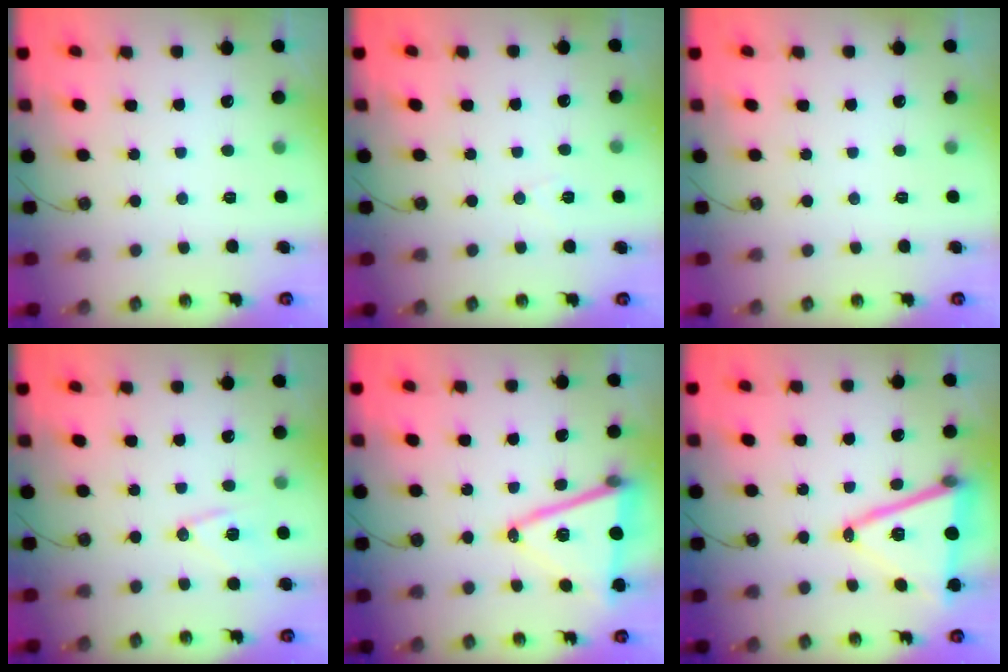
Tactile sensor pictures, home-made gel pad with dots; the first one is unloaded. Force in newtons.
{"total": 4.7, "press": 3.0, "slide": 3.6}
{"total": 0.0}
{"total": 10.8, "press": 10.8, "slide": 0.8}
{"total": 15.7, "press": 15.3, "slide": 3.8}
{"total": 17.2, "press": 16.8, "slide": 3.6}